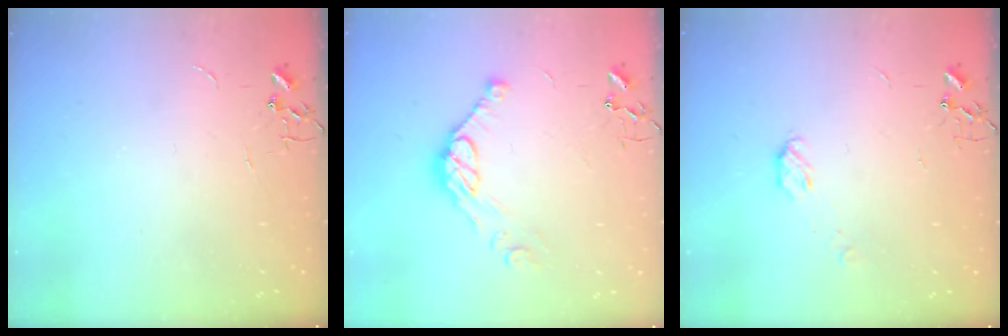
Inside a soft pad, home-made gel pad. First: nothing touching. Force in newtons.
{"total": 10.3, "press": 10.3, "slide": 0.7}
{"total": 3.9, "press": 3.9, "slide": 0.6}